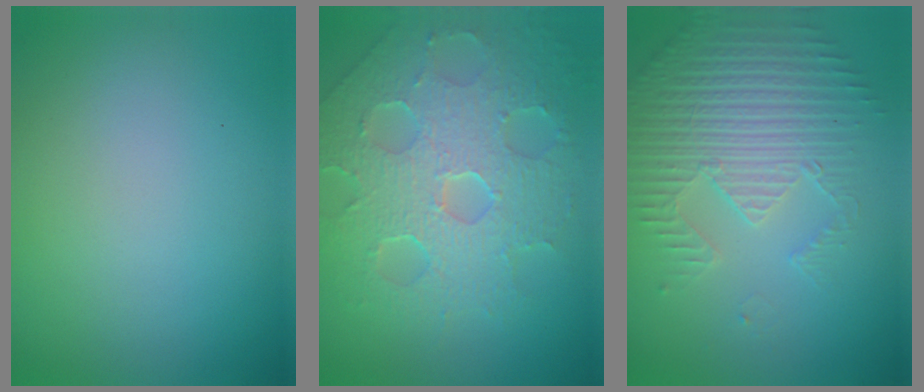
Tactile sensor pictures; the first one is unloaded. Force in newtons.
{"total": 8.5, "press": 5.9, "slide": 6.1}
{"total": 3.9, "press": 3.8, "slide": 0.8}